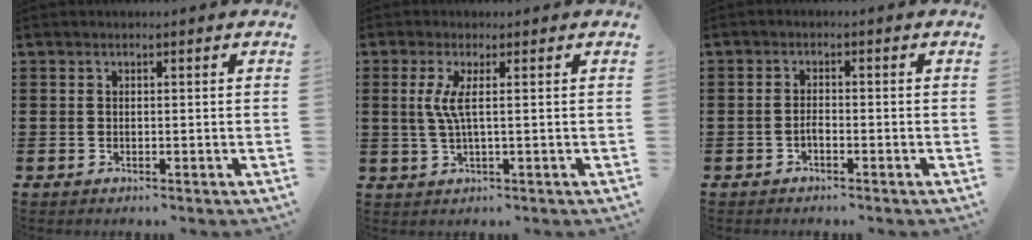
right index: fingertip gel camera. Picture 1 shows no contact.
{"total": 3.6, "force": [0.6, -0.6, 3.5], "torque": [-0.078, -0.012, 0.005]}
{"total": 1.1, "force": [-0.7, -0.2, 0.8], "torque": [-0.012, -0.002, -0.012]}